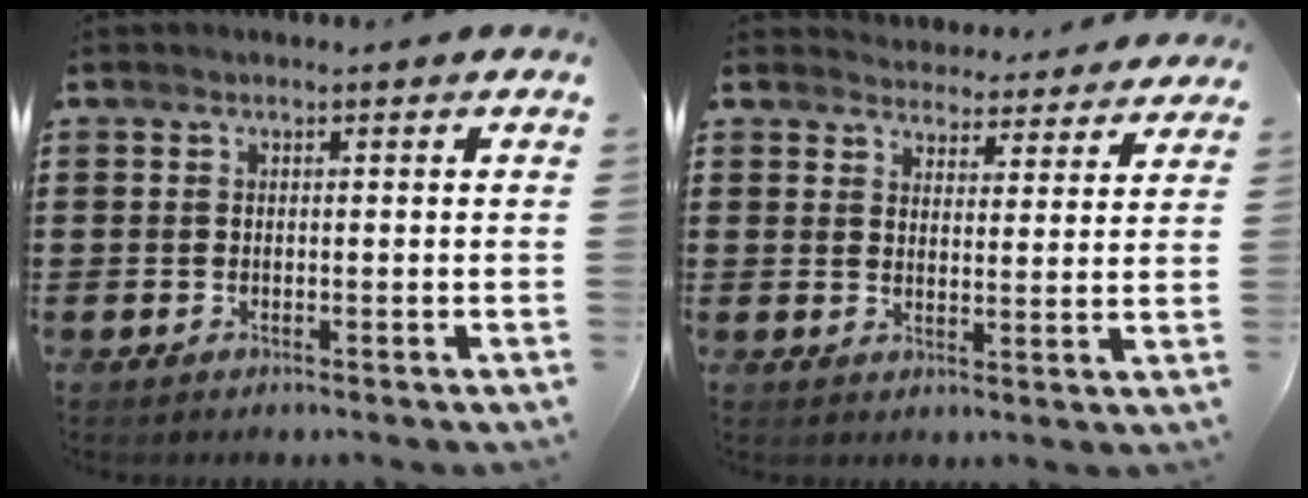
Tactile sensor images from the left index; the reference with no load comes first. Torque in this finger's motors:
{"motor_torque": [2.14, 0.00, -0.28, -0.14]}